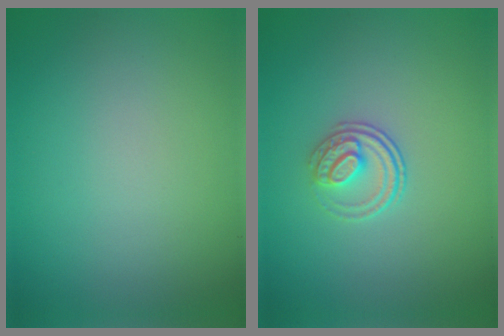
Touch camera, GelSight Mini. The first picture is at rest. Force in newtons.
{"total": 2.3, "press": 1.7, "slide": 1.5}